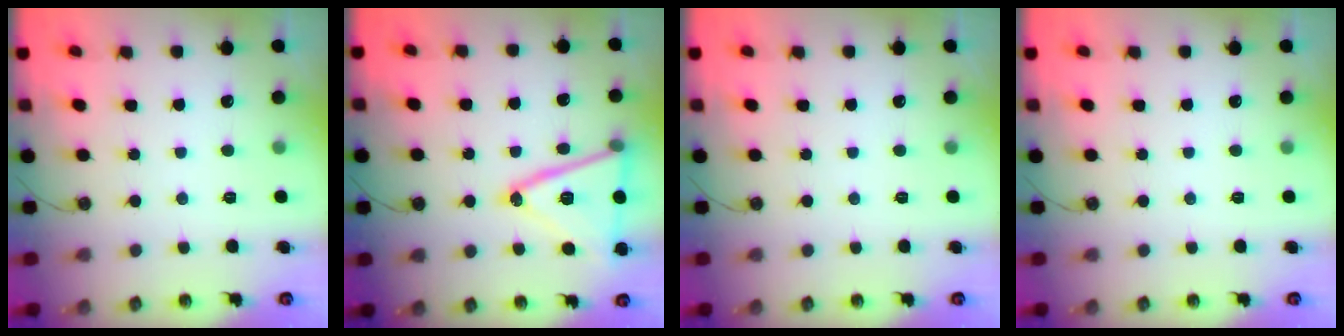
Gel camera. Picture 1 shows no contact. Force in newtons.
{"total": 19.7, "press": 19.4, "slide": 3.4}
{"total": 0.0}
{"total": 0.0}